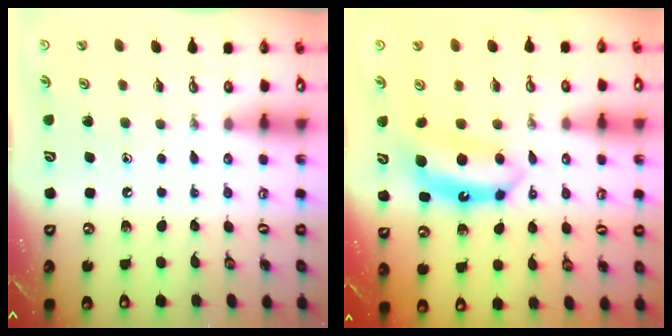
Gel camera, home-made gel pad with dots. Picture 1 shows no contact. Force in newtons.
{"total": 7.7, "press": 7.7, "slide": 0.4}